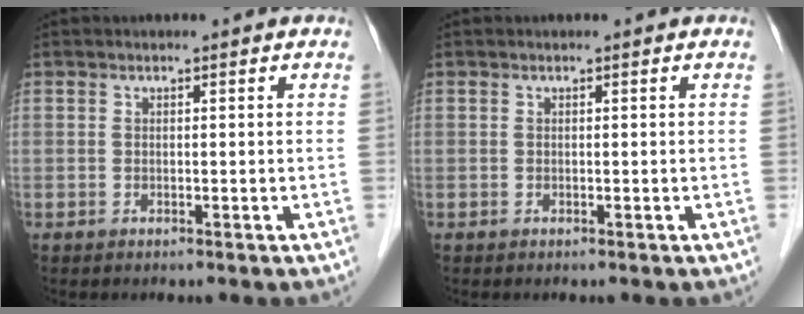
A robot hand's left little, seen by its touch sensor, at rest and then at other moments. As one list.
[{"total": 0.0}]